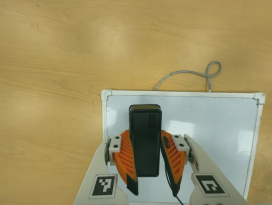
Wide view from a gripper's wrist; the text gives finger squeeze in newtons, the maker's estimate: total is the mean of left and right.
{"total": 8.0, "left": 6.1, "right": 9.8}